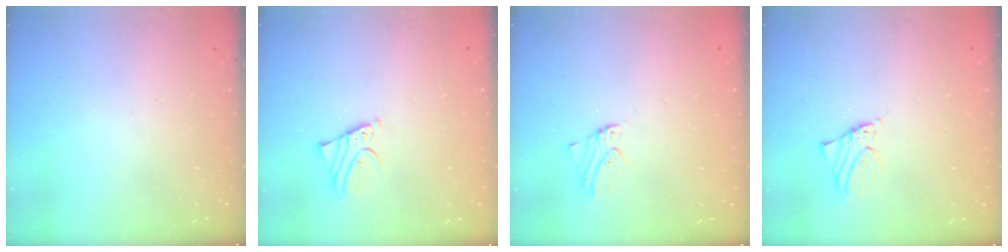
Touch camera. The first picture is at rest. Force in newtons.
{"total": 2.2, "press": 2.2, "slide": 0.1}
{"total": 1.4, "press": 1.4, "slide": 0.1}
{"total": 1.6, "press": 1.6, "slide": 0.1}